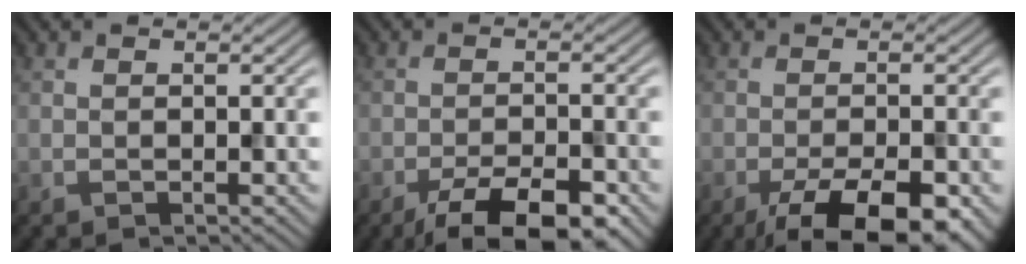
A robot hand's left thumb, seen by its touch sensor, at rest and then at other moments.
{"total": 7.8, "force": [-5.2, 2.4, 5.3], "torque": [-0.080, 0.000, -0.082]}
{"total": 9.1, "force": [-5.4, 2.9, 6.8], "torque": [-0.106, -0.007, -0.080]}